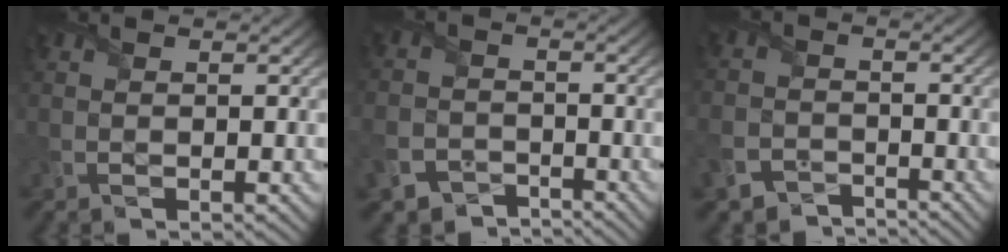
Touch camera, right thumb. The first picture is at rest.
{"total": 5.9, "force": [-4.3, 3.8, 1.5], "torque": [-0.037, -0.019, -0.086]}
{"total": 4.8, "force": [-4.0, 2.5, 1.2], "torque": [-0.033, -0.011, -0.084]}